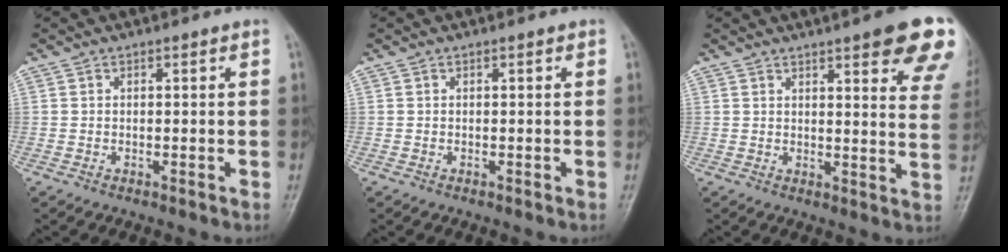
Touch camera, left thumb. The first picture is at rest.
{"total": 0.0}
{"total": 14.7, "force": [8.7, 3.6, 11.3], "torque": [-0.117, -0.030, 0.094]}